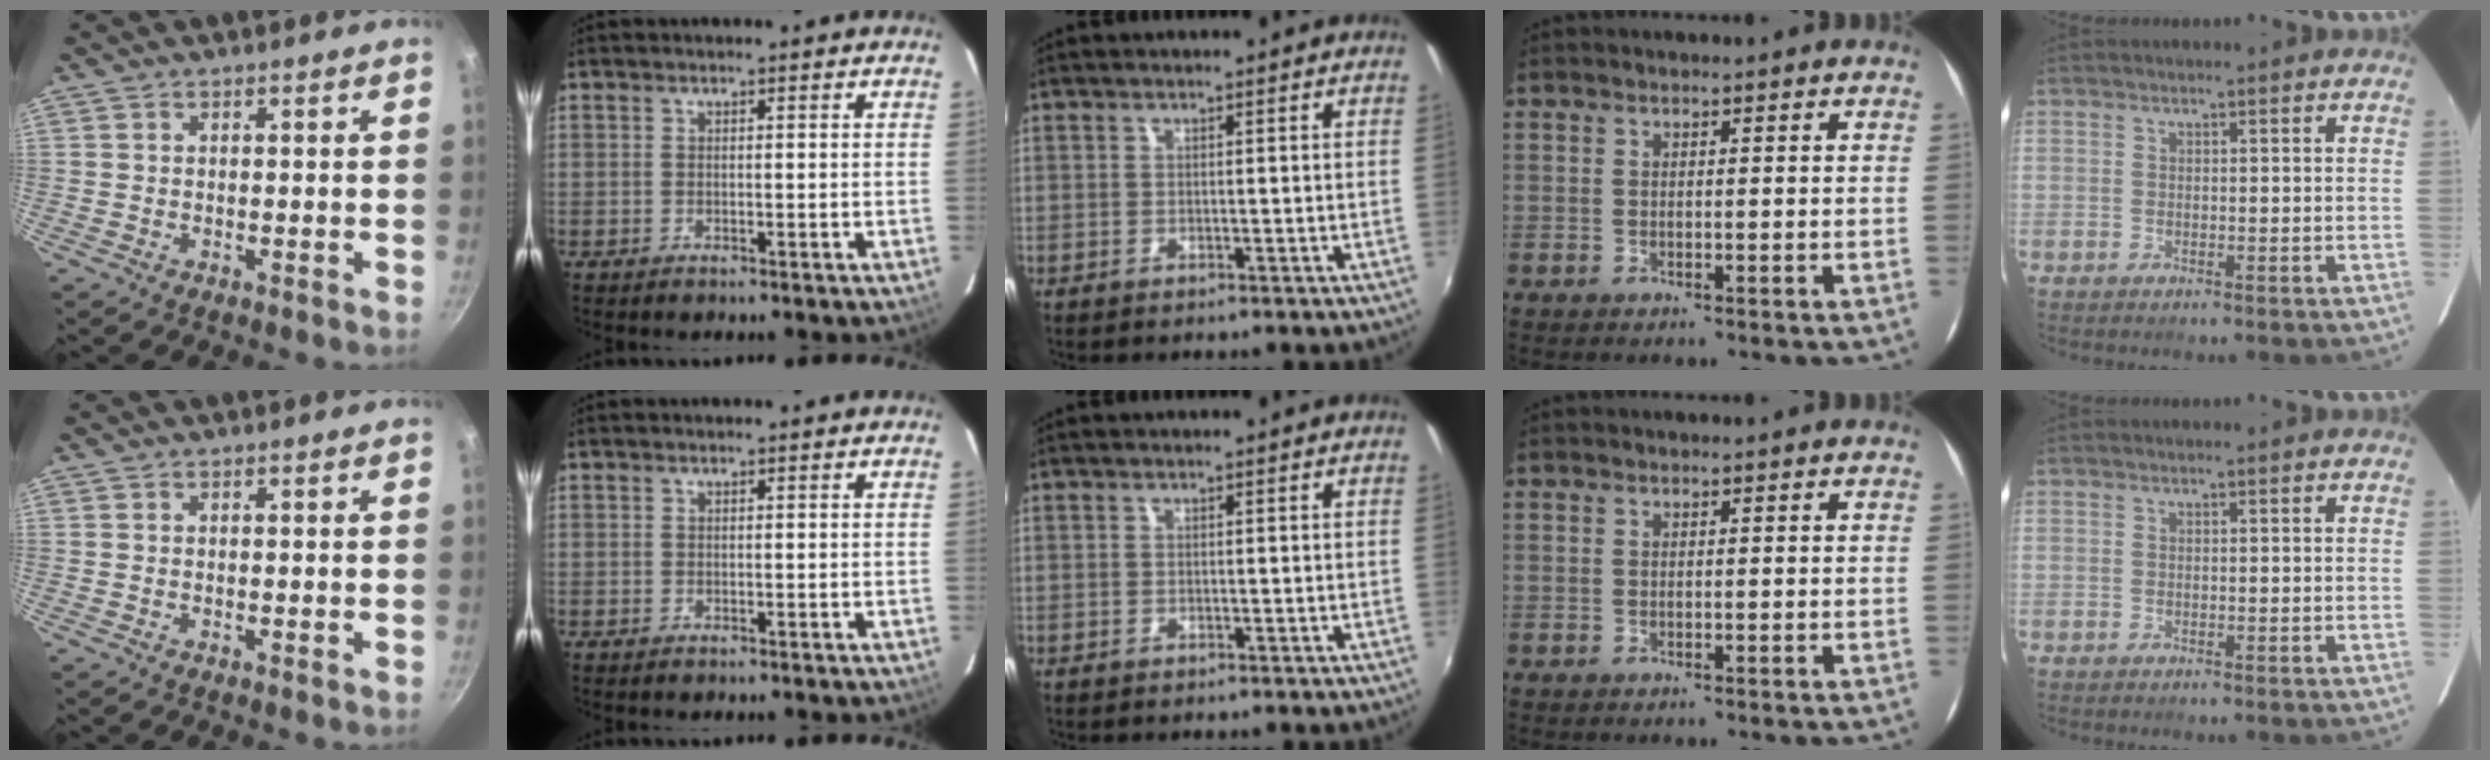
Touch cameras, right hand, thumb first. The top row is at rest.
{"middle": {"total": 0.5, "force": [-0.4, 0.3, 0.0], "torque": [-0.002, 0.001, -0.007]}}